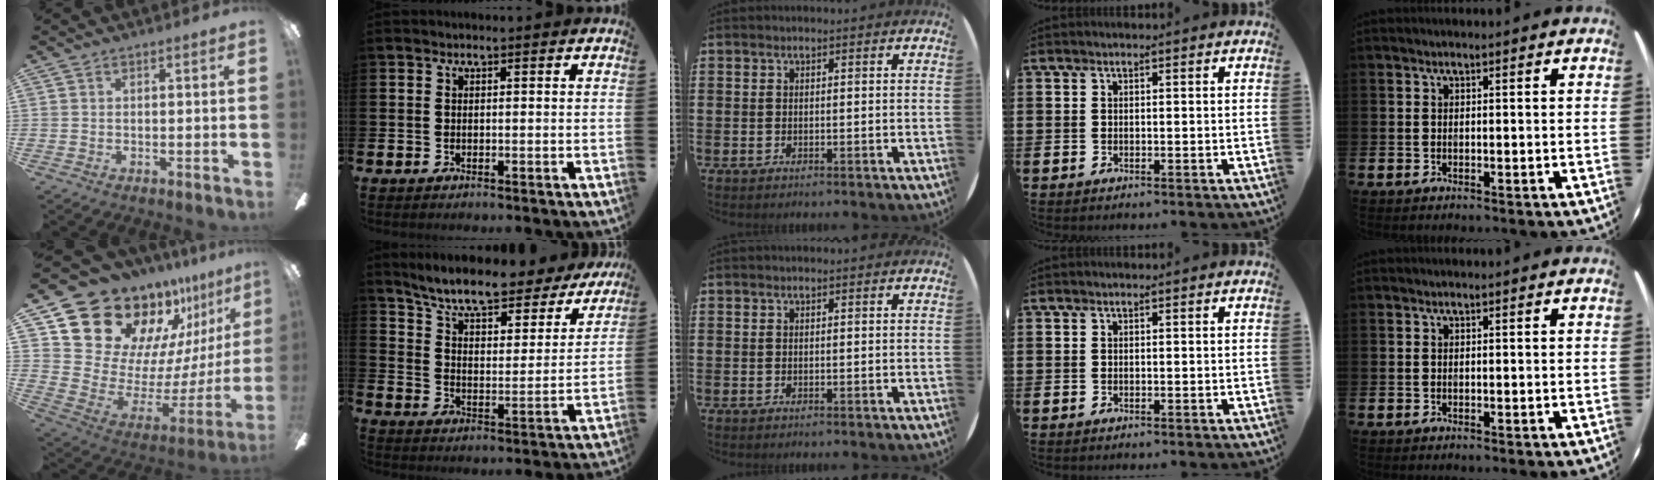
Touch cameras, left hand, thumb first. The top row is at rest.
{"thumb": {"total": 22.8, "force": [18.8, 10.8, 7.1], "torque": [-0.130, -0.145, 0.363]}, "index": {"total": 8.1, "force": [7.4, 1.5, 3.0], "torque": [-0.083, -0.052, 0.122]}}